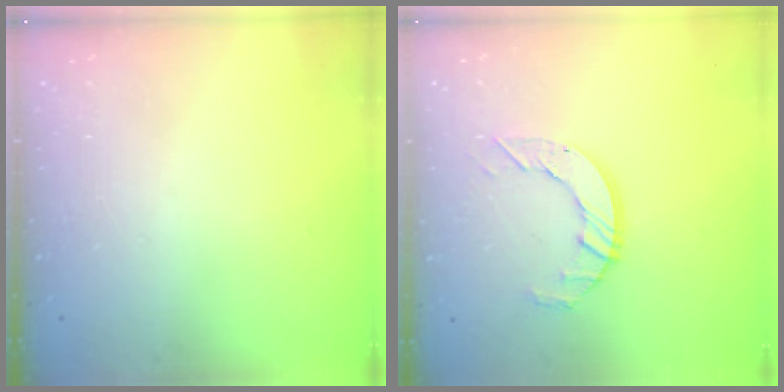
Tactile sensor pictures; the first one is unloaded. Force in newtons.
{"total": 5.8, "press": 5.8, "slide": 0.4}